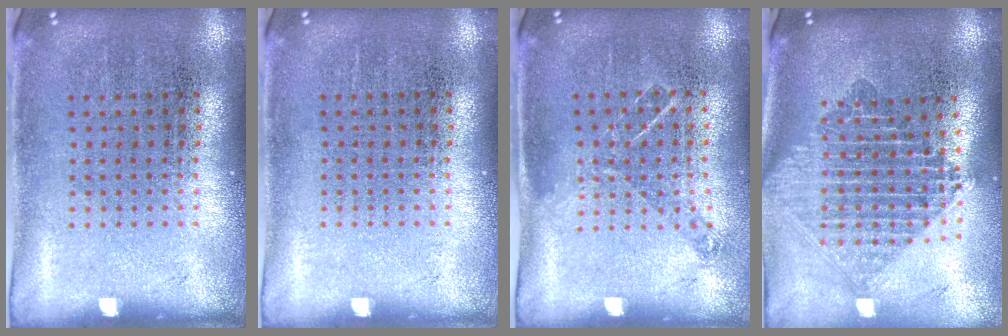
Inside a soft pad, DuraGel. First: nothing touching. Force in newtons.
{"total": 0.0}
{"total": 0.8, "press": 0.8, "slide": 0.2}
{"total": 2.3, "press": 1.8, "slide": 1.4}